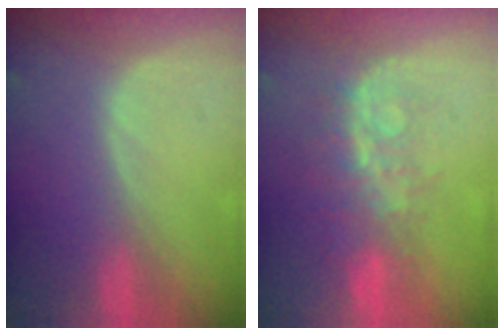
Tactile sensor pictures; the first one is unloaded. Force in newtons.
{"total": 8.5, "press": 7.0, "slide": 4.8}